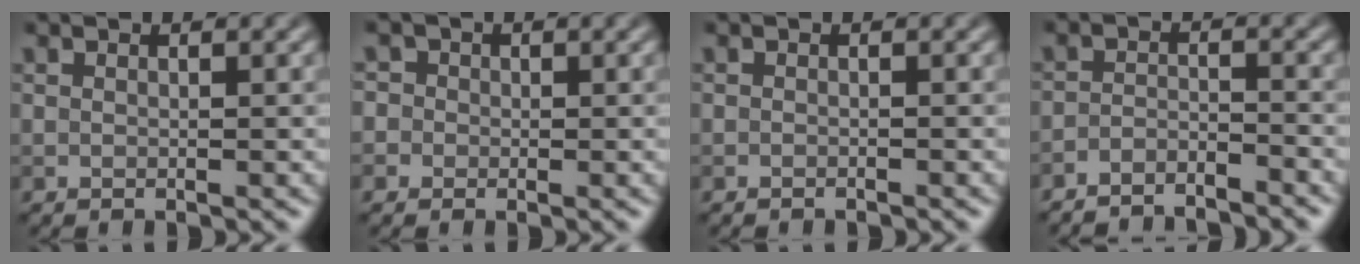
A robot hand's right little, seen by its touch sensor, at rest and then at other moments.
{"total": 3.2, "force": [0.5, 3.0, 0.9], "torque": [0.010, 0.026, -0.021]}
{"total": 0.5, "force": [-0.5, 0.1, 0.1], "torque": [0.003, -0.002, -0.009]}
{"total": 3.5, "force": [-3.4, 0.5, 0.9], "torque": [-0.013, -0.004, -0.058]}